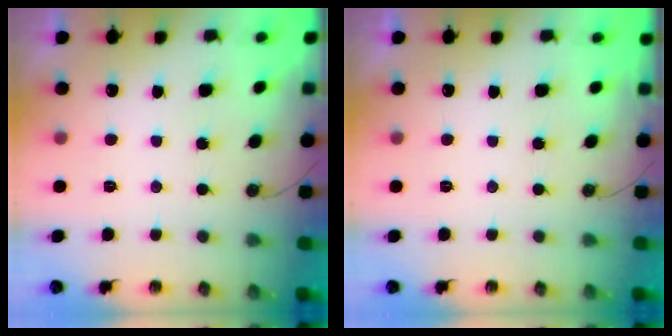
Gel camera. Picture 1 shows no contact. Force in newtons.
{"total": 0.0}